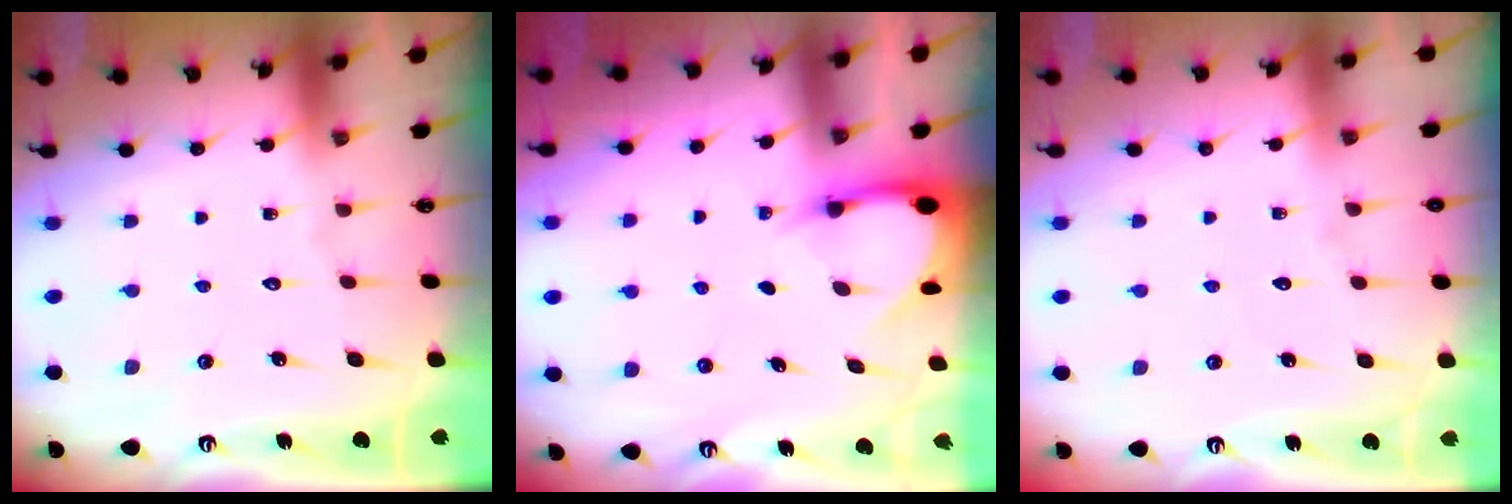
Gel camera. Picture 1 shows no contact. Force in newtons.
{"total": 3.4, "press": 3.4, "slide": 0.2}
{"total": 2.8, "press": 2.8, "slide": 0.4}